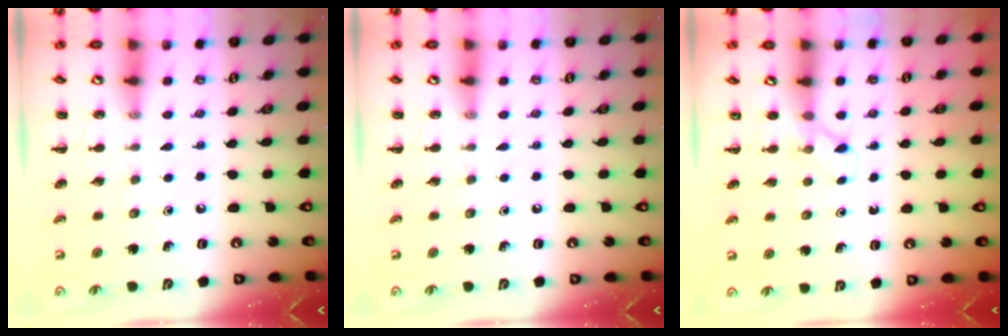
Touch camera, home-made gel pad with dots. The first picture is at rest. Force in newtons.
{"total": 0.0}
{"total": 2.4, "press": 2.3, "slide": 0.7}